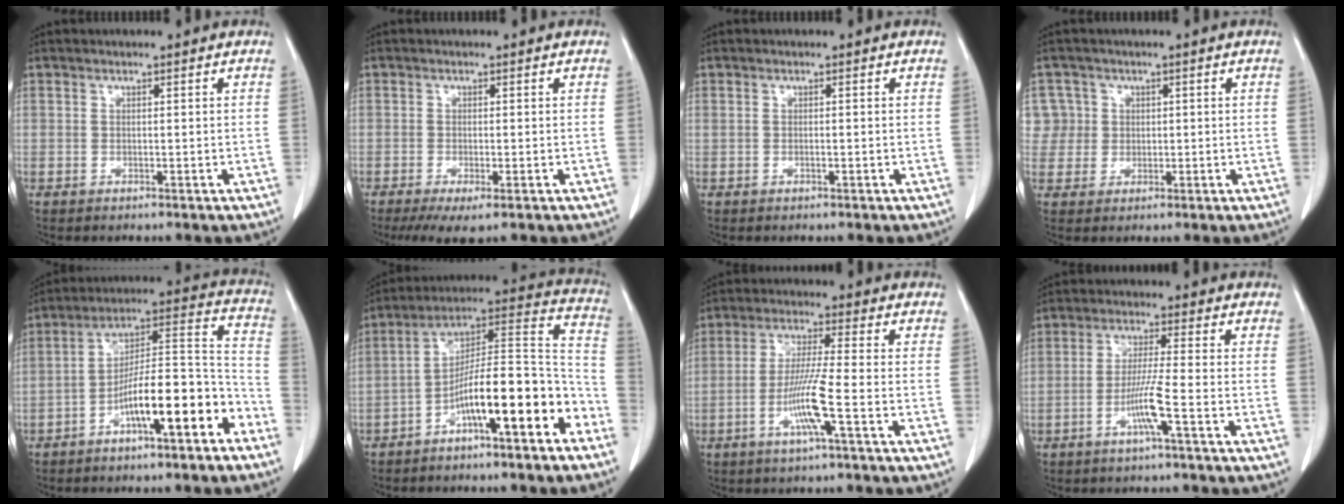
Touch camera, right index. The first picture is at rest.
{"total": 3.8, "force": [-2.1, 0.9, 3.1], "torque": [-0.048, -0.012, -0.029]}
{"total": 0.0}
{"total": 5.1, "force": [1.4, 4.9, -0.2], "torque": [0.022, 0.016, 0.030]}
{"total": 14.1, "force": [-7.3, 2.6, 11.8], "torque": [-0.182, 0.033, -0.115]}
{"total": 15.5, "force": [-7.8, 2.7, 13.1], "torque": [-0.202, 0.045, -0.122]}
{"total": 7.8, "force": [-2.8, -0.7, 7.2], "torque": [-0.143, -0.009, -0.057]}
{"total": 5.5, "force": [-2.2, -0.9, 4.9], "torque": [-0.097, -0.006, -0.047]}